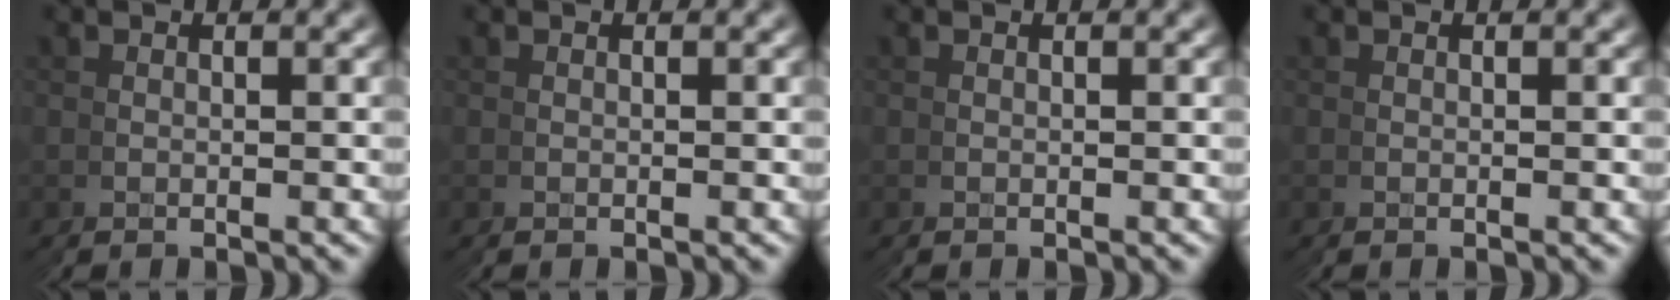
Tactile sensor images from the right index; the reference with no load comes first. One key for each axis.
{"total": 0.0}
{"total": 0.0}
{"total": 0.0}